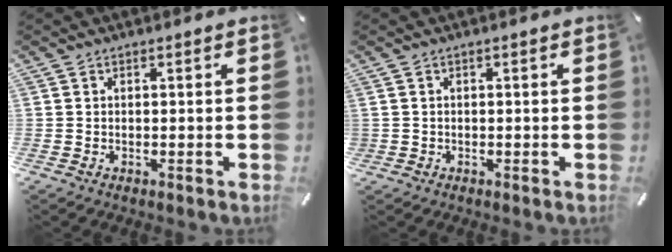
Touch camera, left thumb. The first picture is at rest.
{"total": 0.7, "force": [-0.2, 0.5, 0.4], "torque": [-0.008, 0.002, -0.005]}